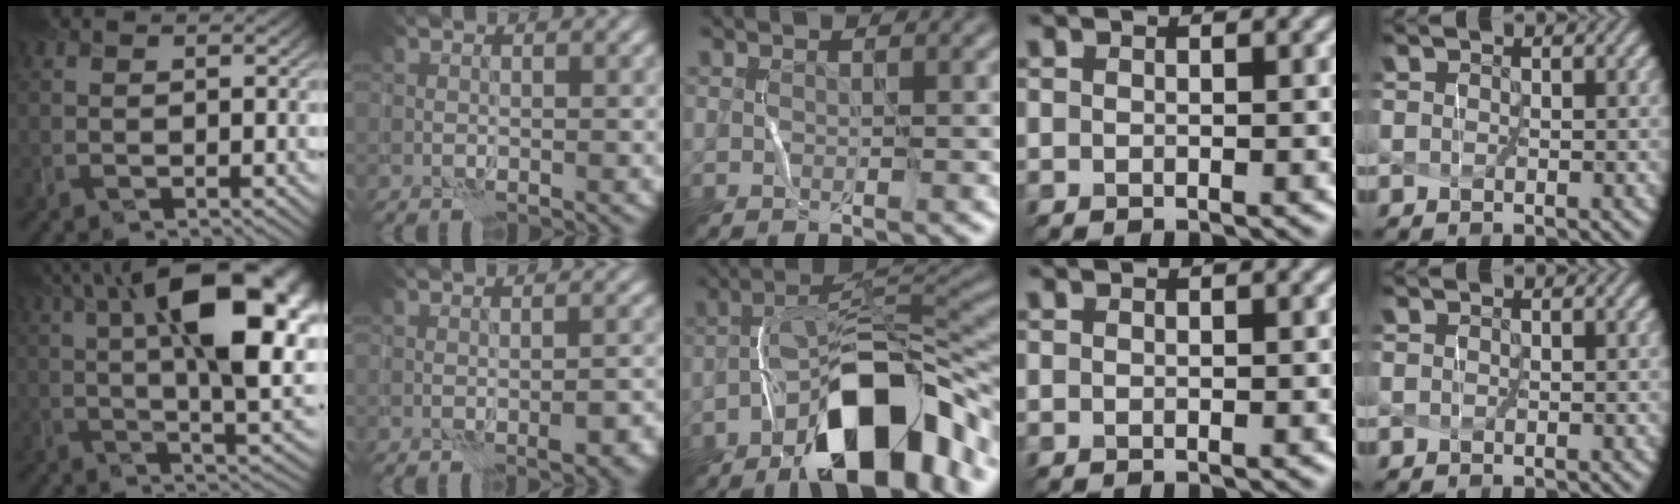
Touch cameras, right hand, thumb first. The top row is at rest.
{"thumb": {"total": 18.6, "force": [5.2, 6.7, 16.6], "torque": [-0.233, 0.026, 0.078]}, "index": {"total": 3.2, "force": [-1.3, 1.1, 2.7], "torque": [-0.043, -0.003, -0.017]}, "middle": {"total": 12.9, "force": [-7.4, 4.6, 9.5], "torque": [-0.134, 0.026, -0.132]}}